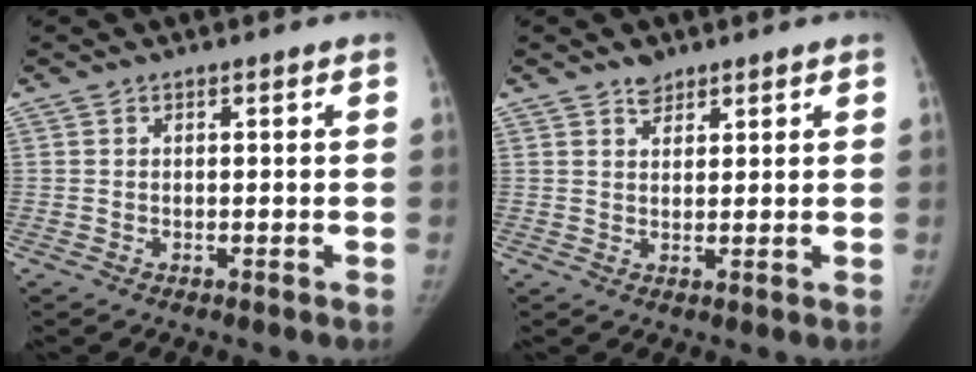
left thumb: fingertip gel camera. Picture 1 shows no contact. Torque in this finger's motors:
{"motor_torque": [0.10, -0.05, 0.56, -0.45, 0.00]}